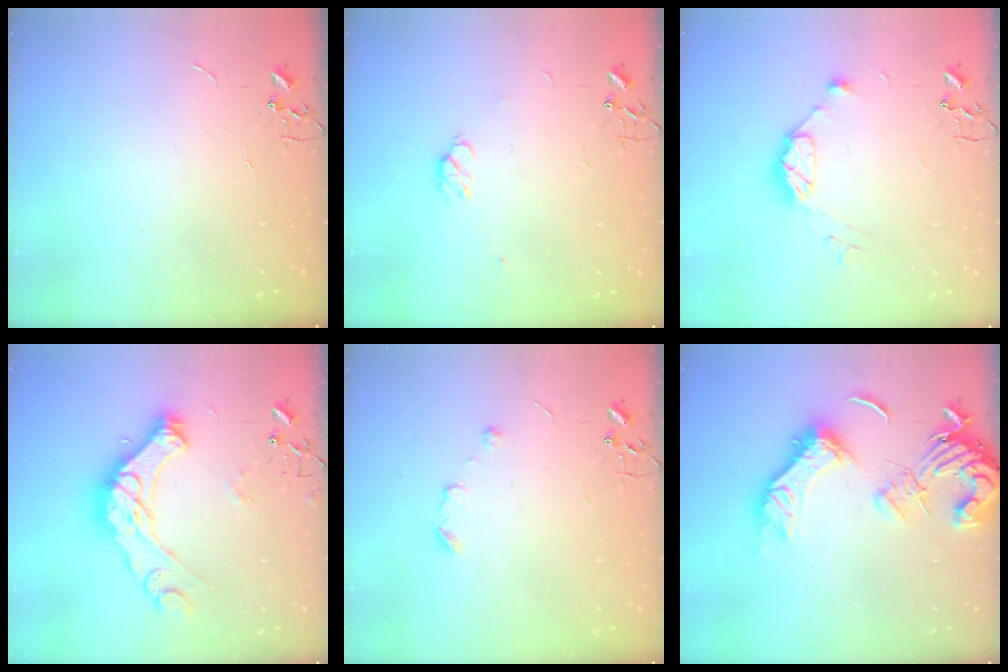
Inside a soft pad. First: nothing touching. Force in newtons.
{"total": 4.4, "press": 4.3, "slide": 0.8}
{"total": 8.3, "press": 8.3, "slide": 0.5}
{"total": 19.0, "press": 18.9, "slide": 1.9}
{"total": 6.5, "press": 6.4, "slide": 1.1}
{"total": 17.9, "press": 17.8, "slide": 2.3}